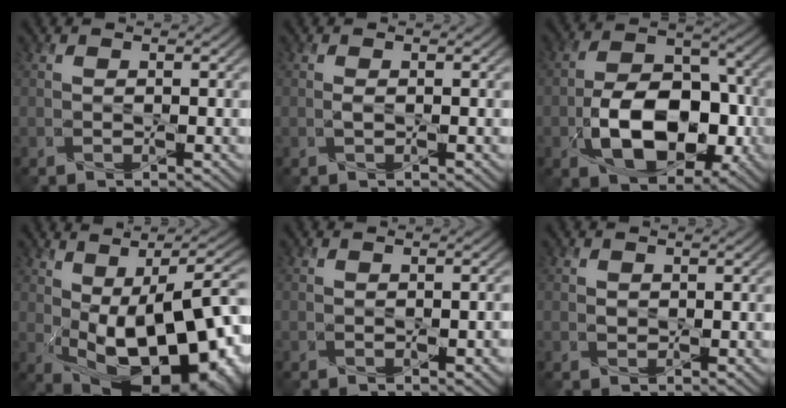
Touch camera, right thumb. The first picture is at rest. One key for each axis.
{"total": 0.6, "fx": -0.2, "fy": 0.1, "fz": 0.5, "tx": -0.009, "ty": 0.002, "tz": -0.006}
{"total": 11.5, "fx": -3.9, "fy": 6.9, "fz": 8.3, "tx": -0.148, "ty": -0.007, "tz": -0.065}
{"total": 19.1, "fx": -3.1, "fy": 10.1, "fz": 15.9, "tx": -0.209, "ty": -0.024, "tz": -0.024}
{"total": 0.7, "fx": -0.3, "fy": 0.3, "fz": 0.6, "tx": -0.010, "ty": -0.001, "tz": -0.004}
{"total": 0.5, "fx": 0.2, "fy": 0.5, "fz": 0.2, "tx": -0.005, "ty": 0.000, "tz": 0.003}